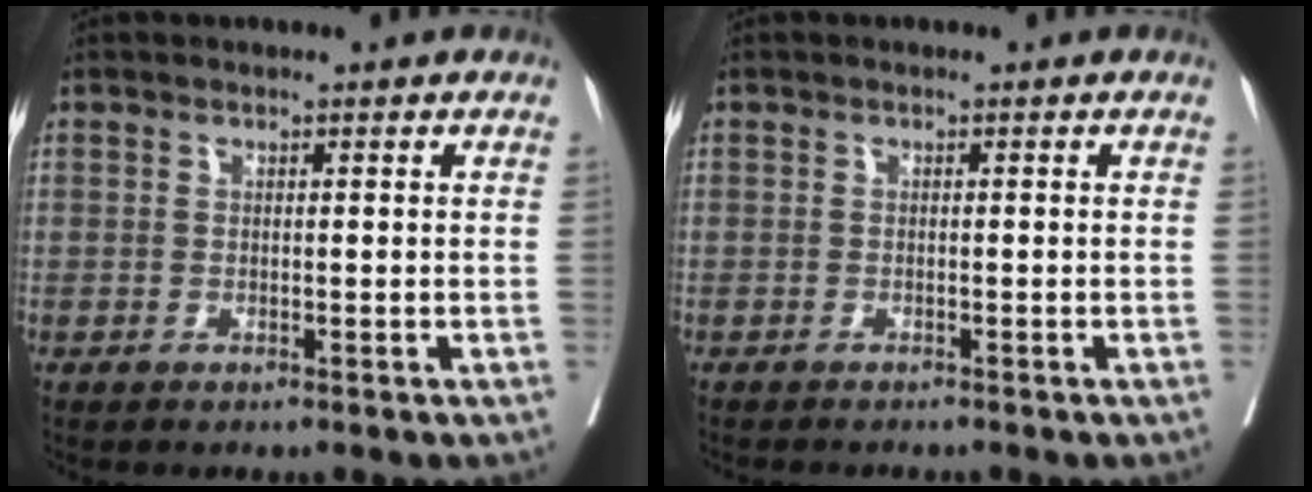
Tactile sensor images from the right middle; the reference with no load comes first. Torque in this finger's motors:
{"motor_torque": [0.21, -0.28, -0.02, 0.00]}